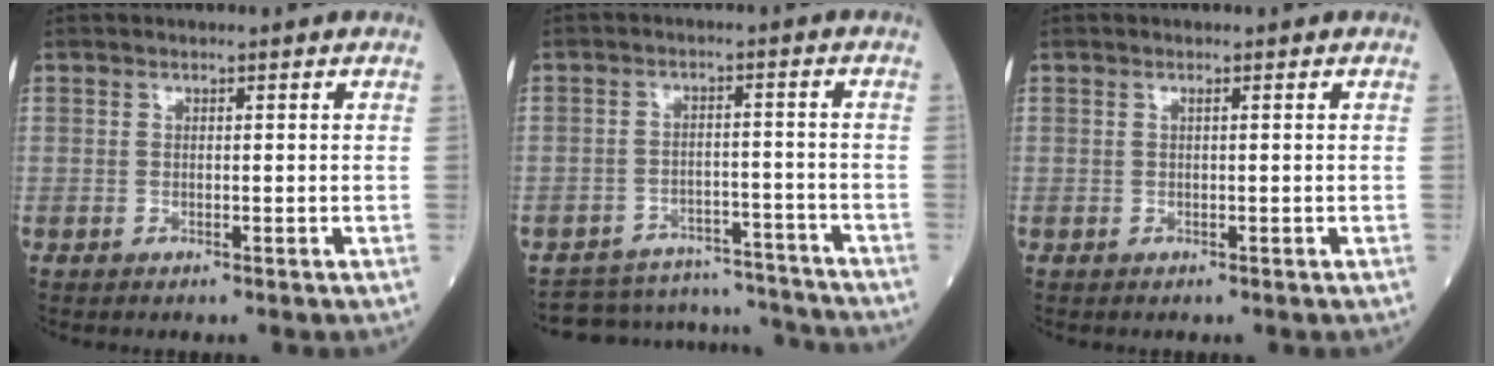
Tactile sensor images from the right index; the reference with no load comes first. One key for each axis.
{"total": 13.0, "fx": -12.6, "fy": 3.3, "fz": 0.7, "tx": -0.013, "ty": 0.031, "tz": -0.173}
{"total": 0.6, "fx": 0.1, "fy": 0.2, "fz": 0.5, "tx": -0.016, "ty": 0.000, "tz": 0.003}